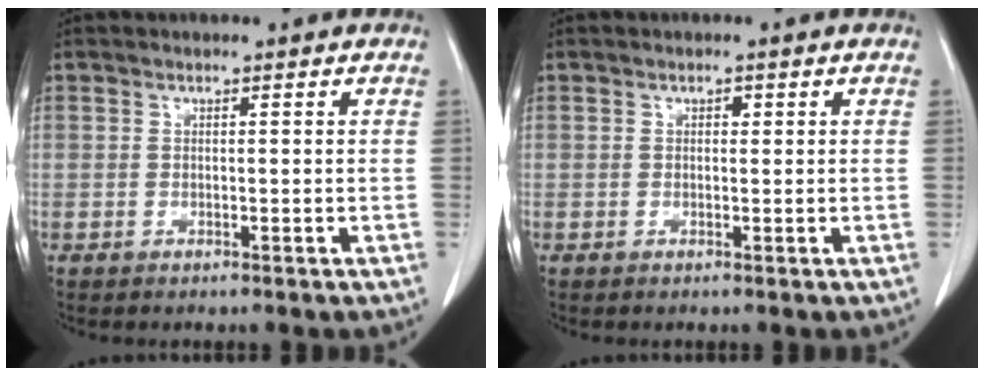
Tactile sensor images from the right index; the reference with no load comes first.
{"total": 0.7, "force": [0.2, 0.5, 0.4], "torque": [-0.005, 0.001, 0.002]}